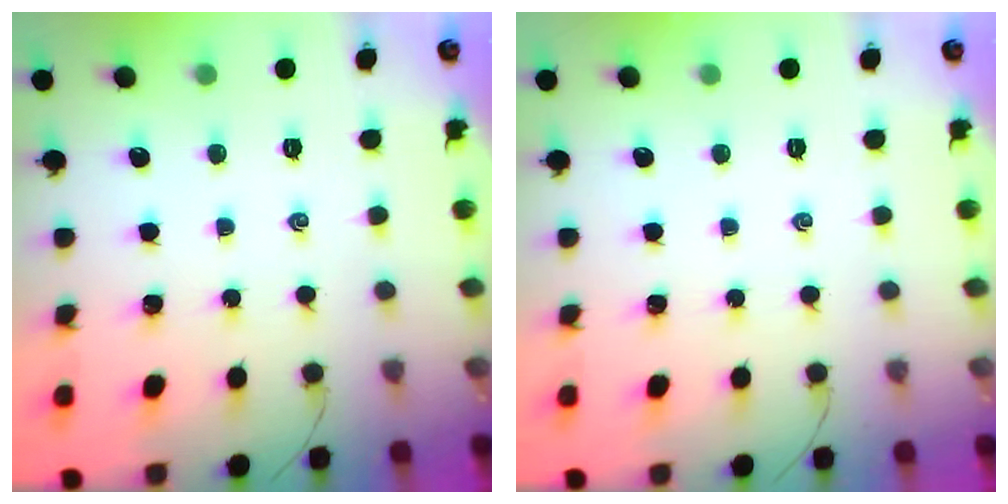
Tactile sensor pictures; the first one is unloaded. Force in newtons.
{"total": 0.0}